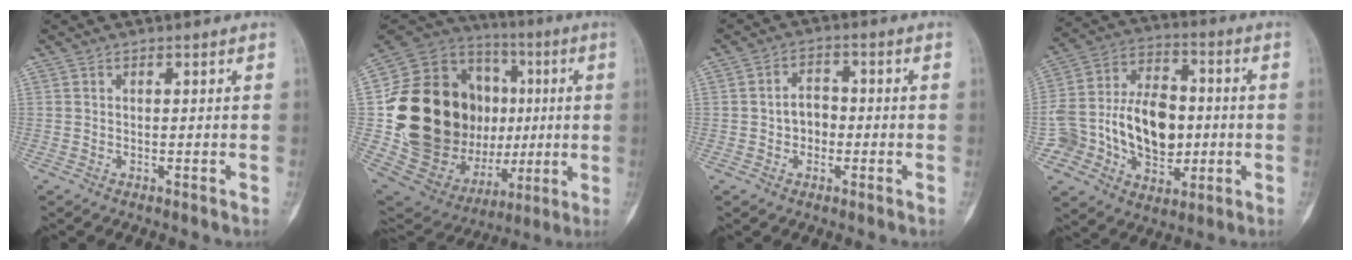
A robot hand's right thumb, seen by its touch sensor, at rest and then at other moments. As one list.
[{"total": 35.7, "force": [0.6, 24.0, 26.3], "torque": [-0.429, 0.029, 0.029]}, {"total": 4.5, "force": [-0.7, 3.6, 2.7], "torque": [-0.022, 0.016, -0.018]}, {"total": 21.0, "force": [-2.4, 14.6, 14.9], "torque": [-0.240, 0.035, -0.030]}]